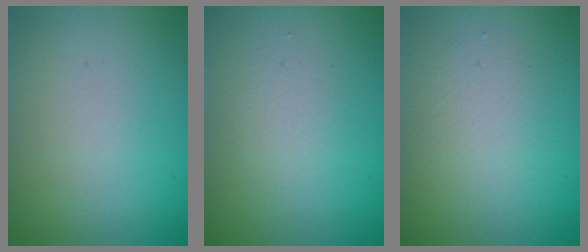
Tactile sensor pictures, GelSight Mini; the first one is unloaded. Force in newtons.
{"total": 1.4, "press": 1.4, "slide": 0.1}
{"total": 2.0, "press": 2.0, "slide": 0.1}